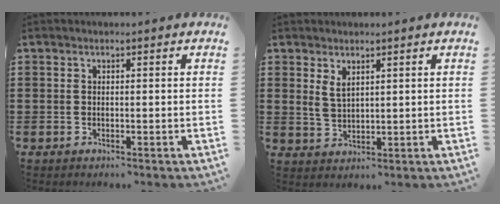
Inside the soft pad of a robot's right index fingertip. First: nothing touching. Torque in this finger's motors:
{"motor_torque": [0.21, 0.28, 0.07, 0.05]}